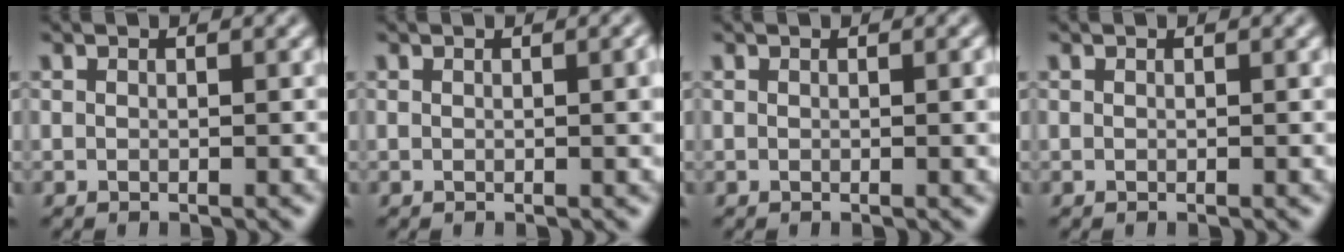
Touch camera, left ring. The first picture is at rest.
{"total": 1.6, "force": [0.2, 0.4, 1.6], "torque": [-0.018, 0.003, 0.001]}
{"total": 1.2, "force": [0.1, 0.3, 1.2], "torque": [-0.013, 0.001, 0.000]}
{"total": 0.0}